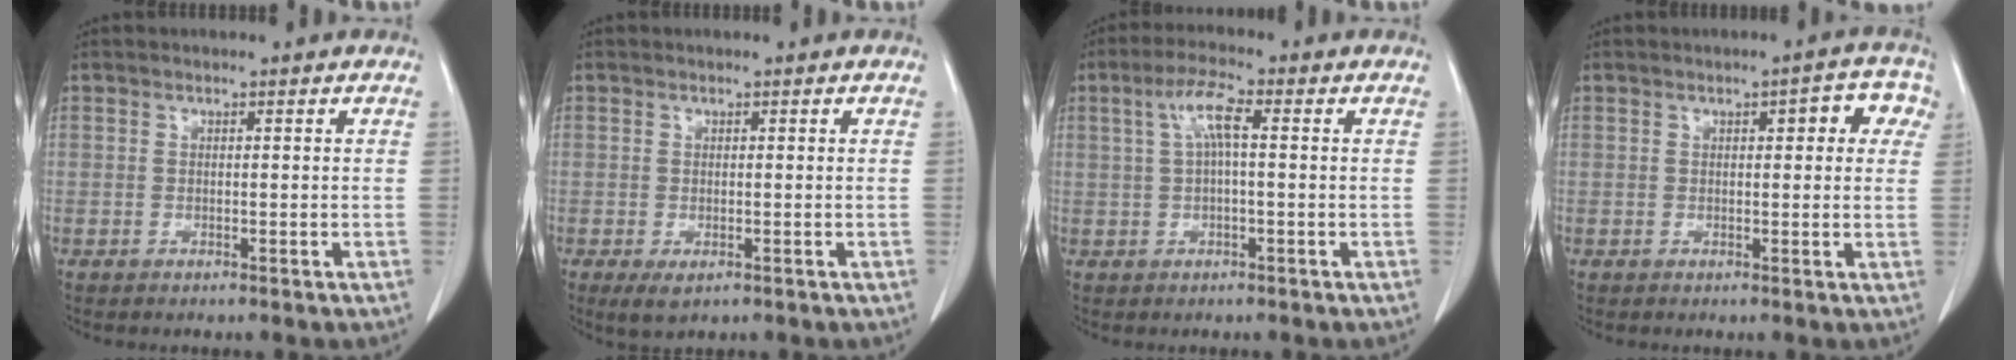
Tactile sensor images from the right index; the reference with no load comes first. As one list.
[{"total": 2.6, "force": [-1.2, 1.3, 1.9], "torque": [-0.032, -0.004, -0.010]}, {"total": 5.1, "force": [1.1, 0.9, 4.9], "torque": [-0.101, 0.018, 0.023]}, {"total": 5.2, "force": [1.8, 1.9, 4.4], "torque": [-0.040, 0.021, 0.014]}]